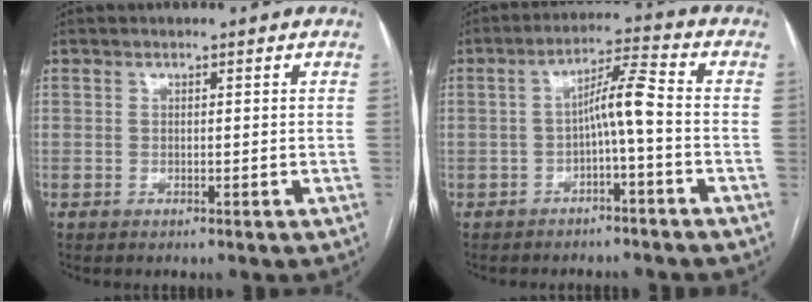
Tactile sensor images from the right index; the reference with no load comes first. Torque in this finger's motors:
{"motor_torque": [0.71, -0.19, 0.37, 0.10]}